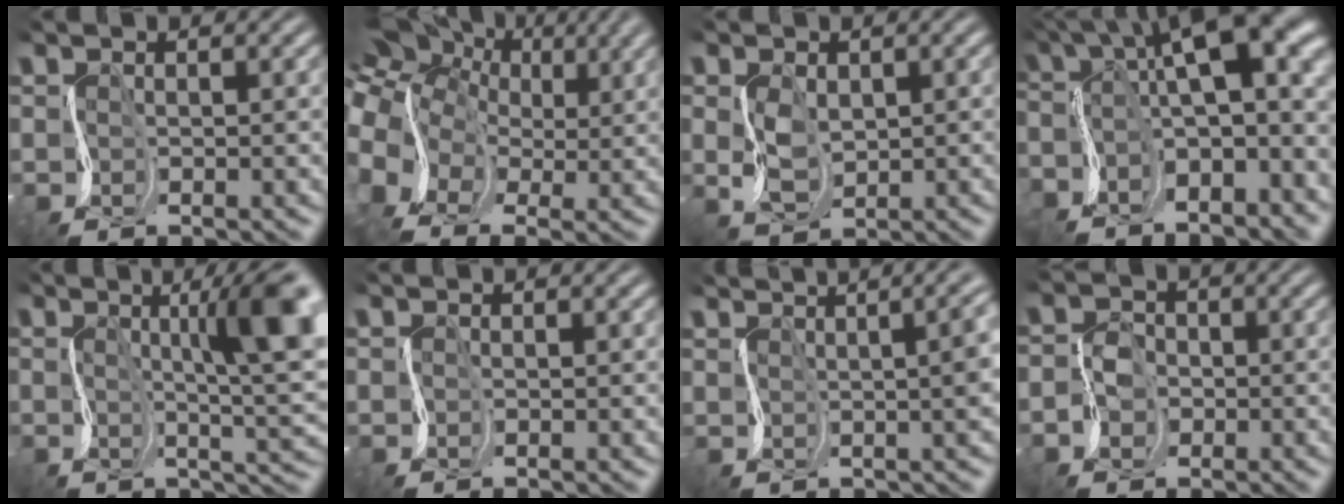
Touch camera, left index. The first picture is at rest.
{"total": 12.8, "force": [3.3, 10.3, 6.8], "torque": [-0.165, 0.021, 0.057]}
{"total": 1.4, "force": [1.0, 1.0, 0.3], "torque": [-0.029, 0.010, 0.021]}
{"total": 13.1, "force": [-2.1, 5.2, 11.9], "torque": [-0.198, 0.022, -0.028]}
{"total": 9.4, "force": [2.1, 2.0, 8.9], "torque": [-0.127, 0.007, 0.035]}
{"total": 0.0}
{"total": 9.4, "force": [2.5, 4.6, 7.8], "torque": [-0.033, 0.058, 0.005]}
{"total": 1.8, "force": [-1.0, 1.4, 0.3], "torque": [-0.018, 0.009, -0.029]}